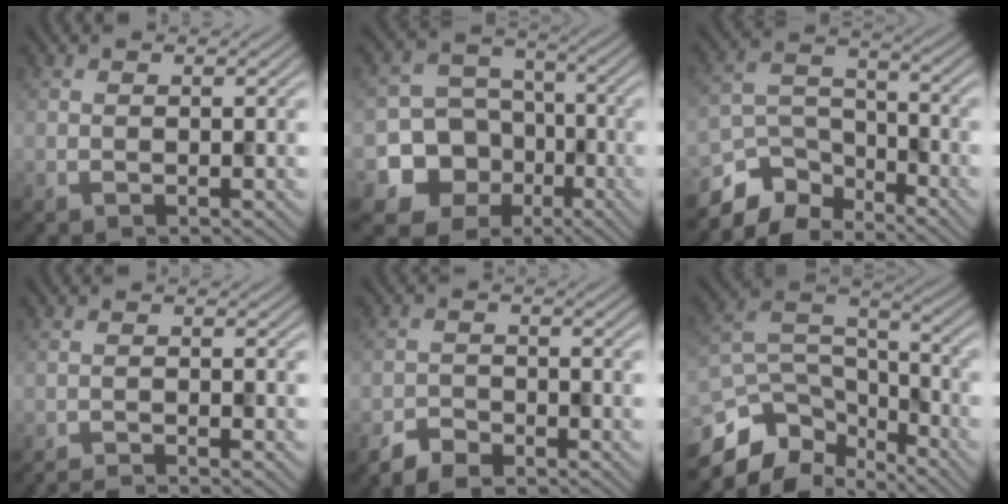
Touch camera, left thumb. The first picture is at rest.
{"total": 13.1, "force": [-5.0, 11.4, 4.0], "torque": [-0.102, -0.035, -0.108]}
{"total": 8.4, "force": [-6.9, 3.9, 2.7], "torque": [-0.059, -0.002, -0.145]}
{"total": 2.4, "force": [-2.2, 0.0, 0.9], "torque": [-0.015, 0.003, -0.045]}
{"total": 3.5, "force": [-3.0, 1.3, 1.2], "torque": [-0.022, -0.002, -0.064]}
{"total": 11.5, "force": [-8.1, 5.3, 6.1], "torque": [-0.145, -0.015, -0.146]}